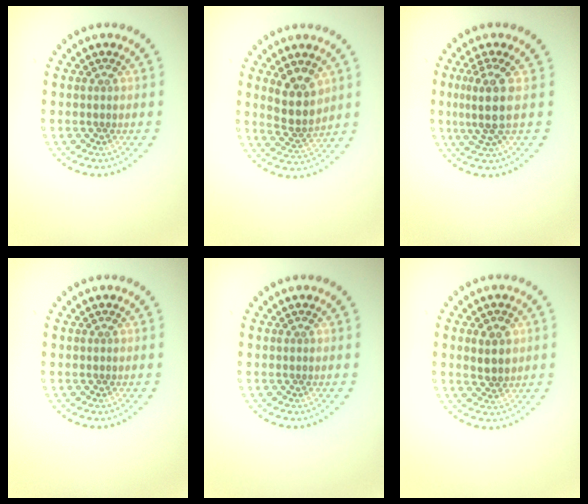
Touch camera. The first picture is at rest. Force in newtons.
{"total": 4.1, "press": 3.8, "slide": 1.6}
{"total": 3.2, "press": 2.4, "slide": 2.1}
{"total": 0.0}
{"total": 0.0}
{"total": 2.5, "press": 2.4, "slide": 0.3}